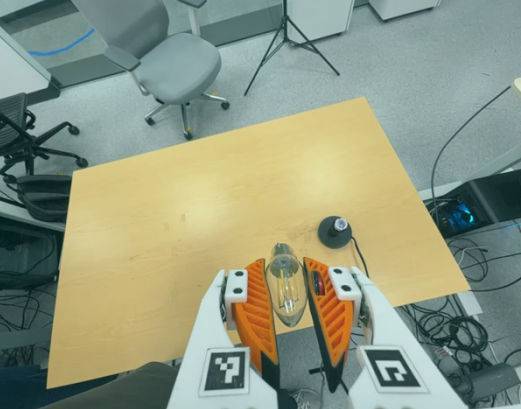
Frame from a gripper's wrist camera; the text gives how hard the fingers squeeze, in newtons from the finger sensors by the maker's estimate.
{"total": 12.4, "left": 12.7, "right": 12.1}